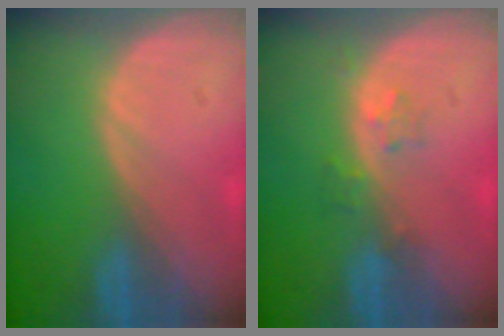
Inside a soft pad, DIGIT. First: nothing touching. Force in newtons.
{"total": 2.3, "press": 2.2, "slide": 0.3}